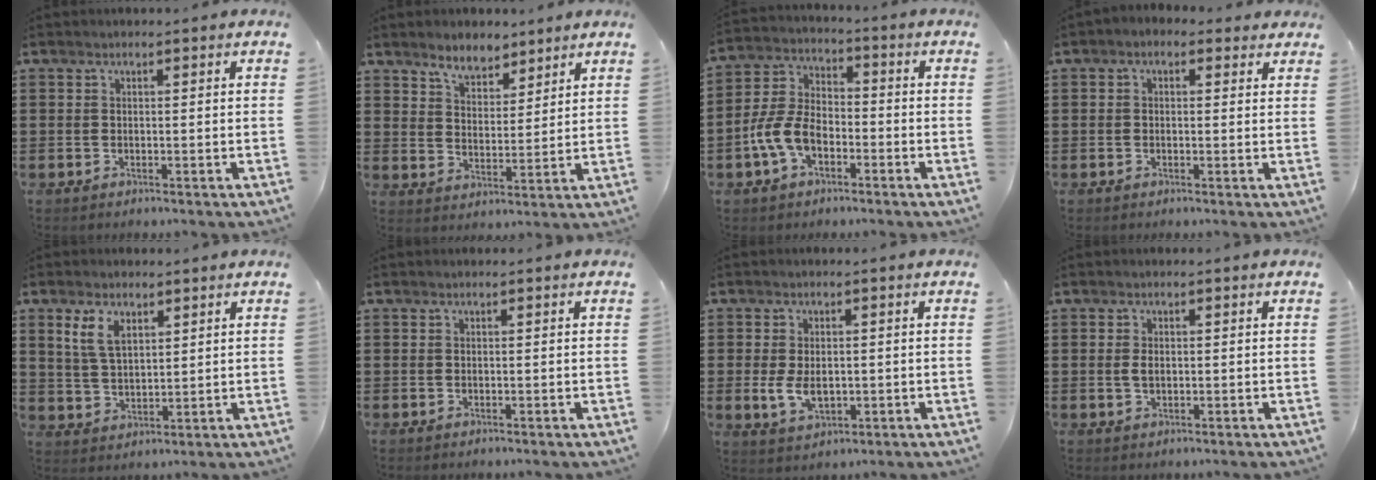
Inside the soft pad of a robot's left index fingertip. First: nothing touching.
{"total": 5.0, "force": [4.5, 2.0, 0.7], "torque": [-0.024, -0.010, 0.082]}
{"total": 7.4, "force": [-3.3, 4.5, 4.9], "torque": [-0.136, 0.004, -0.073]}
{"total": 1.2, "force": [0.2, 1.1, 0.6], "torque": [-0.015, 0.007, 0.001]}
{"total": 5.7, "force": [3.1, 3.2, 3.5], "torque": [-0.074, 0.006, 0.055]}
{"total": 0.0}
{"total": 4.7, "force": [-0.3, 2.9, 3.6], "torque": [-0.076, -0.001, -0.011]}
{"total": 1.7, "force": [0.0, 1.0, 1.4], "torque": [-0.037, 0.000, -0.003]}